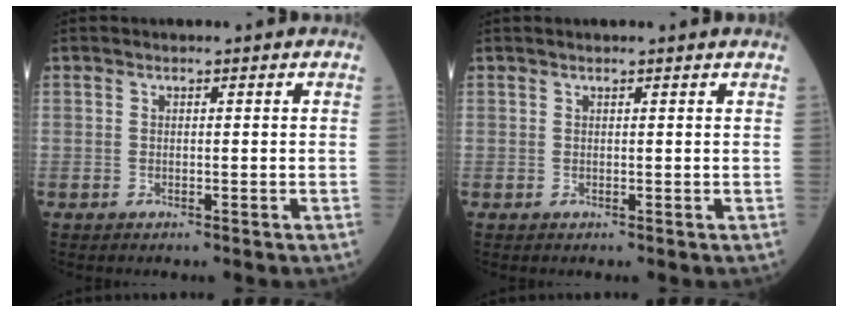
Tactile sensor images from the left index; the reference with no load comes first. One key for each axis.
{"total": 1.3, "fx": 1.2, "fy": -0.2, "fz": 0.5, "tx": -0.018, "ty": 0.008, "tz": 0.019}